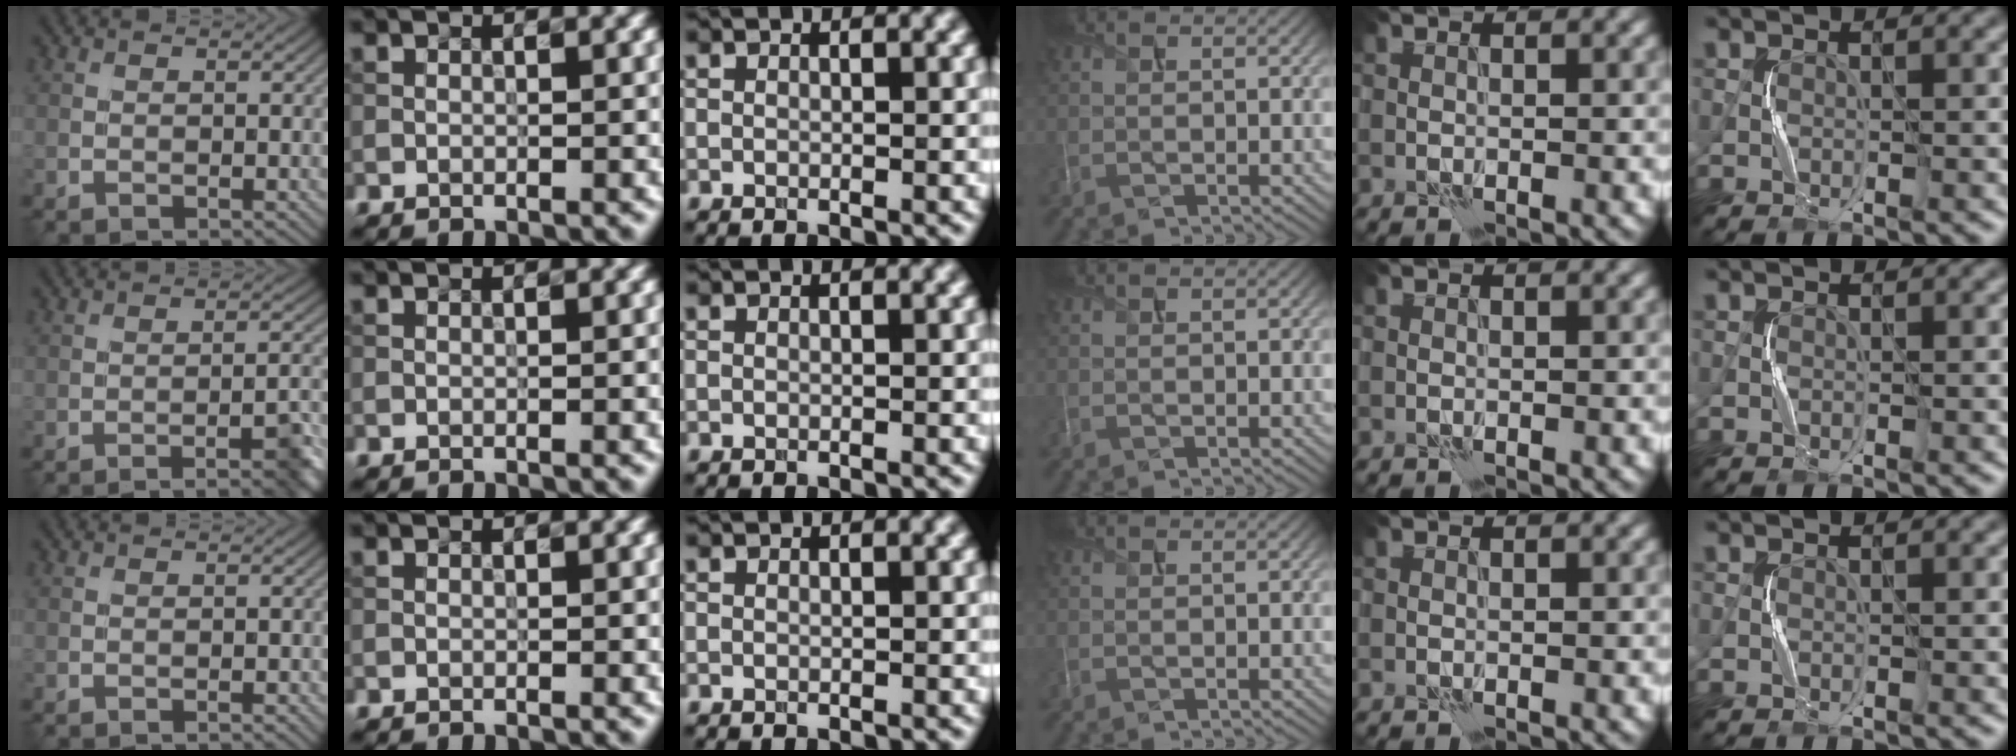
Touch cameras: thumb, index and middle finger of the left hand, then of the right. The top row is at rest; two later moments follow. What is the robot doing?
{"motion": "squeeze", "object": "paper clamp"}